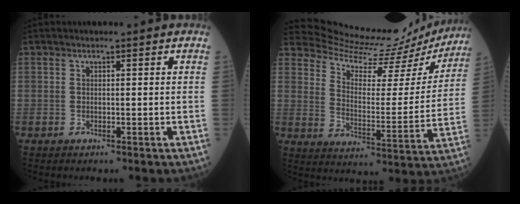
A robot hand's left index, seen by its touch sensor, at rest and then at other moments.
{"total": 19.0, "force": [18.6, 2.6, 2.4], "torque": [-0.039, -0.066, 0.237]}